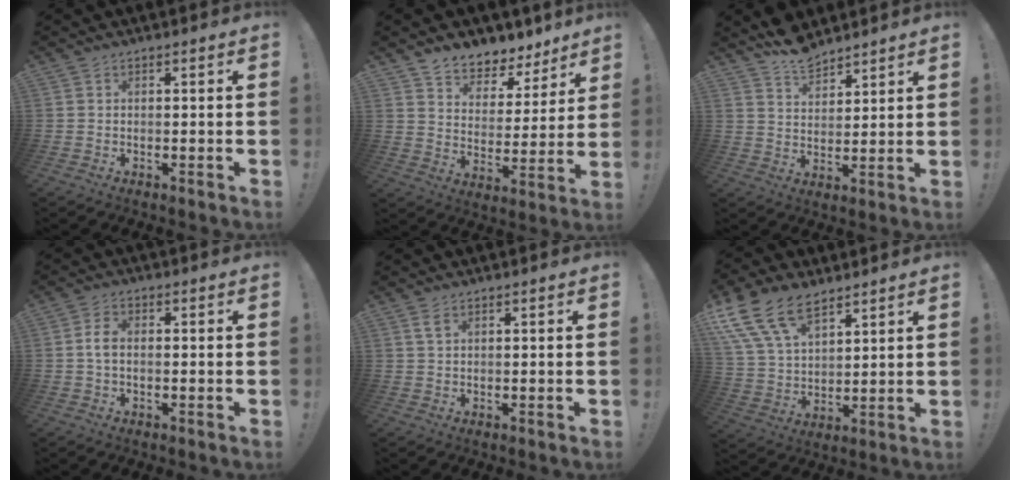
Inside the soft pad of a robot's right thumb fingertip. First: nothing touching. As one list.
[{"total": 7.1, "force": [5.9, 3.7, 1.4], "torque": [-0.026, -0.058, 0.113]}, {"total": 8.4, "force": [7.3, 3.4, 2.5], "torque": [-0.045, -0.049, 0.138]}, {"total": 3.7, "force": [-0.2, 1.9, 3.1], "torque": [-0.065, 0.009, -0.004]}, {"total": 2.4, "force": [1.3, 1.0, 1.8], "torque": [-0.031, -0.002, 0.023]}, {"total": 16.3, "force": [10.7, 9.0, 8.5], "torque": [-0.183, -0.055, 0.204]}]